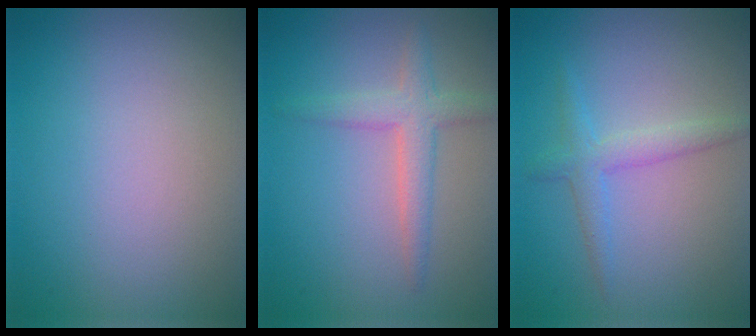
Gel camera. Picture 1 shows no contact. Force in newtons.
{"total": 2.9, "press": 2.9, "slide": 0.2}
{"total": 2.2, "press": 2.2, "slide": 0.1}